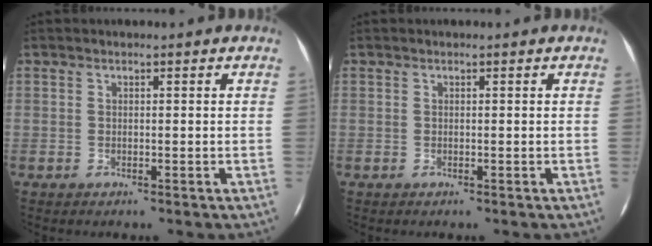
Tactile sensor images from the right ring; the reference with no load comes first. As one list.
[{"total": 0.0}]